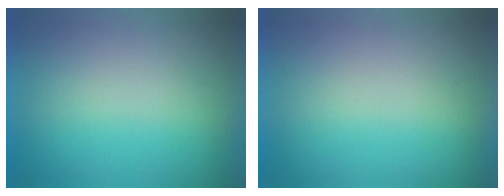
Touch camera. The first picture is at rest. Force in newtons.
{"total": 0.0}